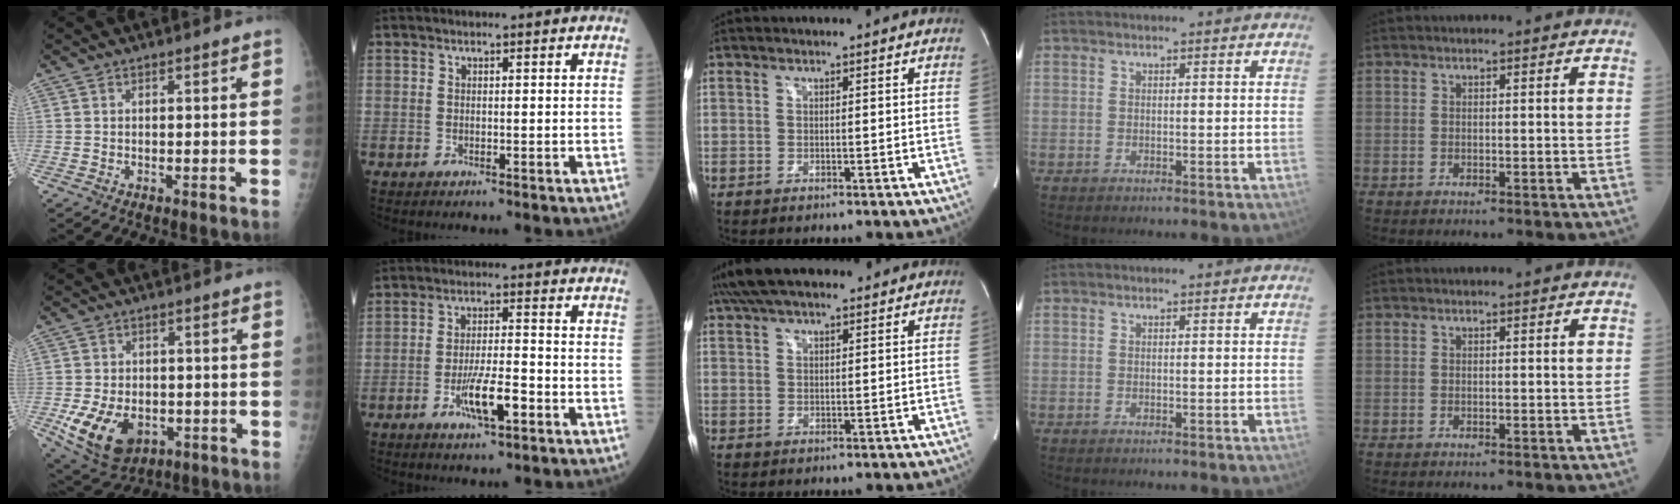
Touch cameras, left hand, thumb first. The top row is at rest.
{"thumb": {"total": 12.8, "force": [-4.1, 8.9, 8.2], "torque": [-0.138, 0.007, -0.050]}, "index": {"total": 6.3, "force": [-3.0, 1.3, 5.4], "torque": [-0.108, -0.007, -0.051]}, "middle": {"total": 8.0, "force": [6.2, 2.5, 4.5], "torque": [-0.082, 0.037, 0.110]}}